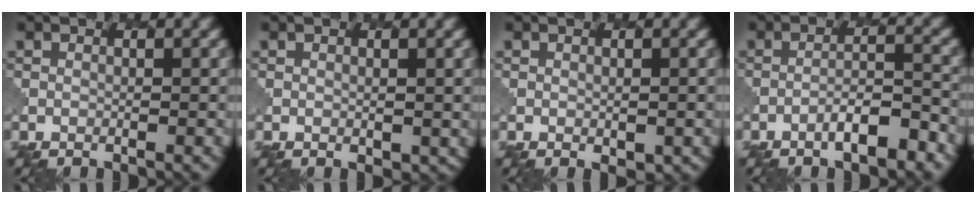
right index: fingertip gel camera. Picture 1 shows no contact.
{"total": 0.8, "force": [0.1, 0.6, 0.5], "torque": [-0.007, -0.003, 0.008]}
{"total": 0.8, "force": [-0.2, 0.4, 0.7], "torque": [-0.010, -0.002, 0.005]}
{"total": 3.7, "force": [-2.5, 0.7, 2.7], "torque": [-0.046, 0.009, -0.040]}